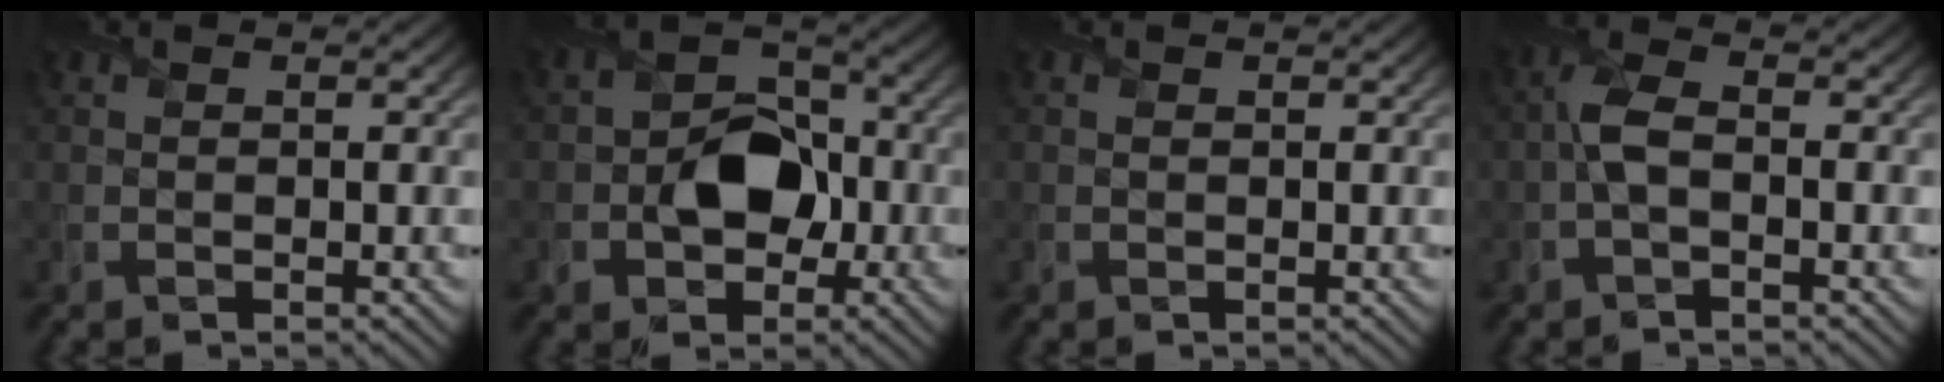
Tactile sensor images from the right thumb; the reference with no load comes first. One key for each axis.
{"total": 7.6, "fx": -1.8, "fy": 5.8, "fz": 4.7, "tx": -0.069, "ty": 0.001, "tz": -0.043}
{"total": 0.0}
{"total": 3.4, "fx": -0.7, "fy": 1.6, "fz": 2.9, "tx": -0.066, "ty": 0.007, "tz": -0.021}